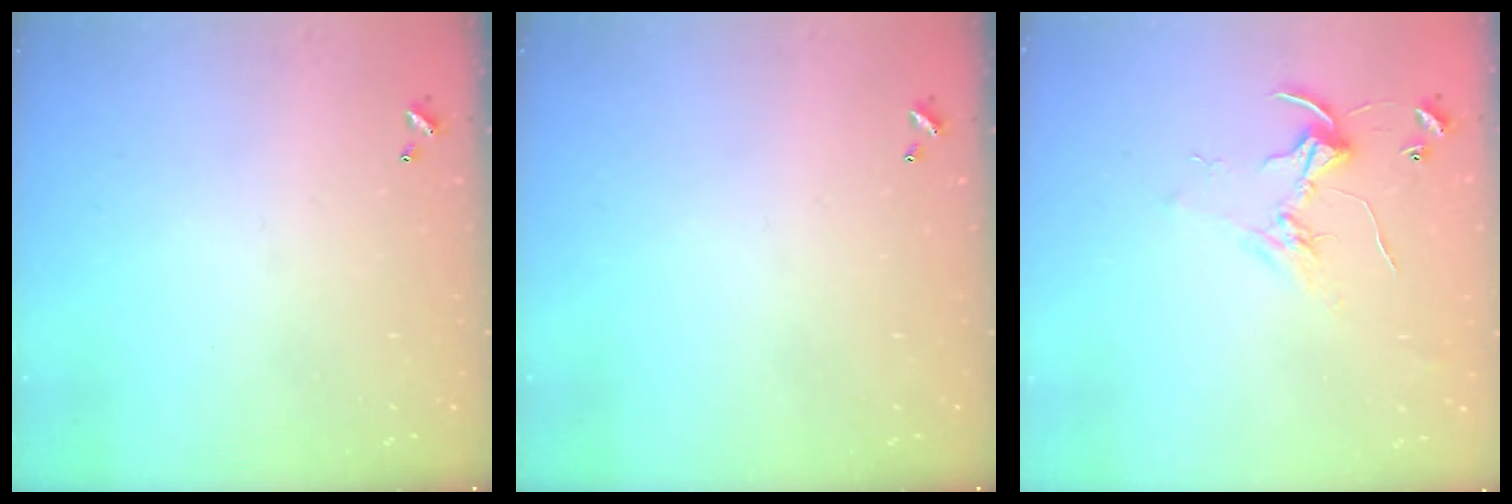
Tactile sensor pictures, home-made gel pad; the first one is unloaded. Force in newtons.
{"total": 0.0}
{"total": 3.1, "press": 3.1, "slide": 0.1}